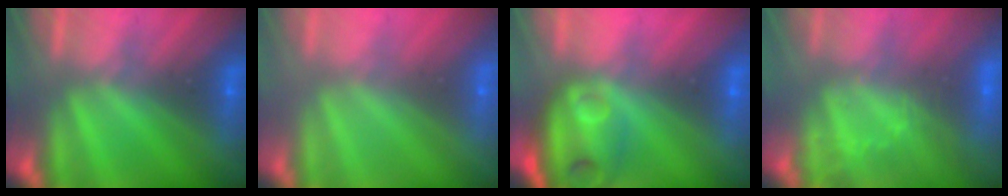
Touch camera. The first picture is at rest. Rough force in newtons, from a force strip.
{"total": 3.0}
{"total": 9.4}
{"total": 3.3}